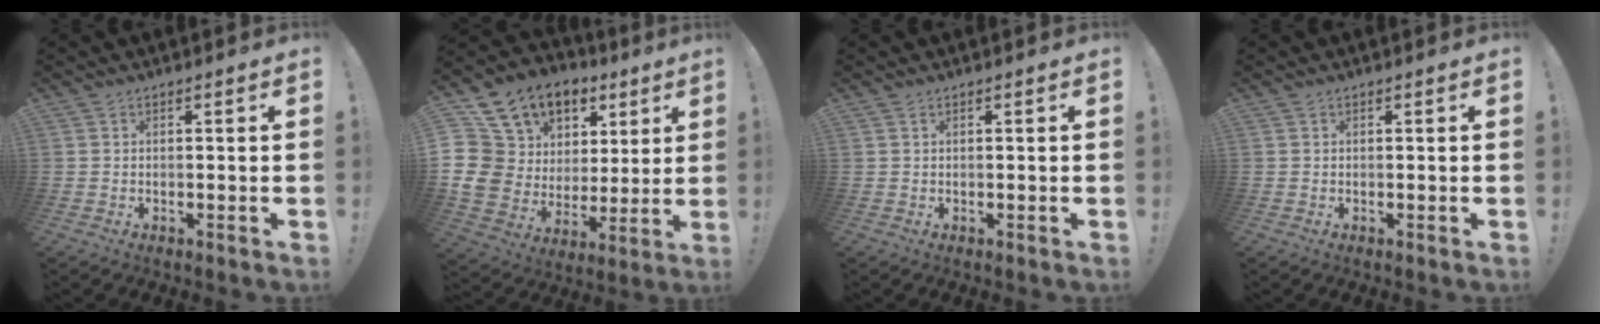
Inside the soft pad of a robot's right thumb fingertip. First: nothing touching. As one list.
[{"total": 14.7, "force": [6.1, 12.5, 4.7], "torque": [-0.093, -0.046, 0.148]}, {"total": 0.0}, {"total": 0.0}]